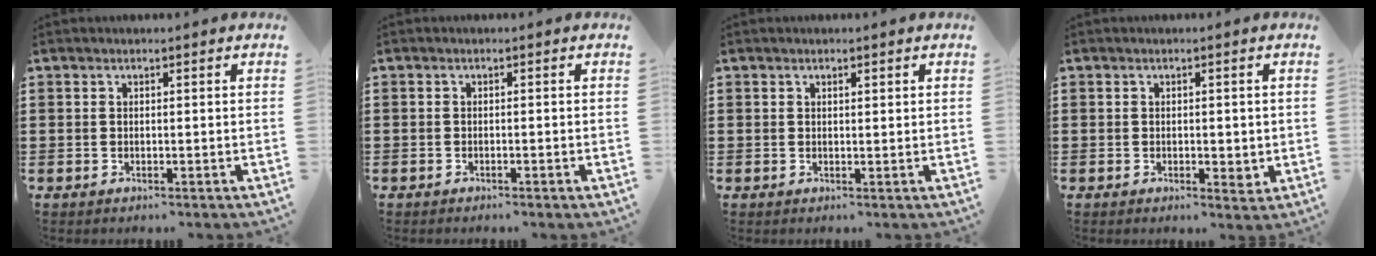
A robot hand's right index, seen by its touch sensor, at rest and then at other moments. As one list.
[{"total": 0.6, "force": [-0.6, 0.0, 0.2], "torque": [-0.005, -0.001, -0.012]}, {"total": 0.6, "force": [0.3, 0.3, 0.4], "torque": [-0.009, 0.003, 0.006]}, {"total": 1.8, "force": [-0.1, 1.1, 1.4], "torque": [-0.019, 0.001, -0.004]}]